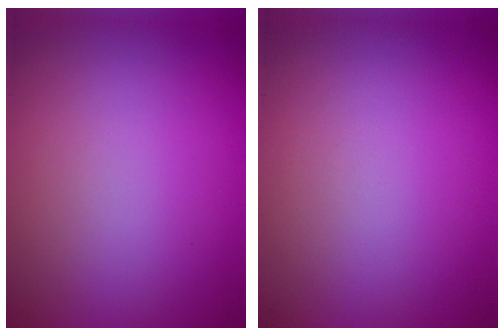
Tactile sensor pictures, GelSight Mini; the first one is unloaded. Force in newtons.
{"total": 0.0}